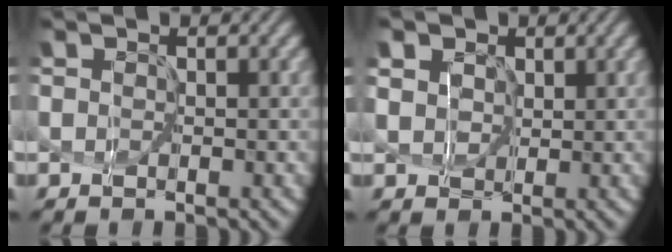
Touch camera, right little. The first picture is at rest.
{"total": 6.9, "force": [3.6, 4.9, 3.2], "torque": [-0.074, 0.021, 0.040]}